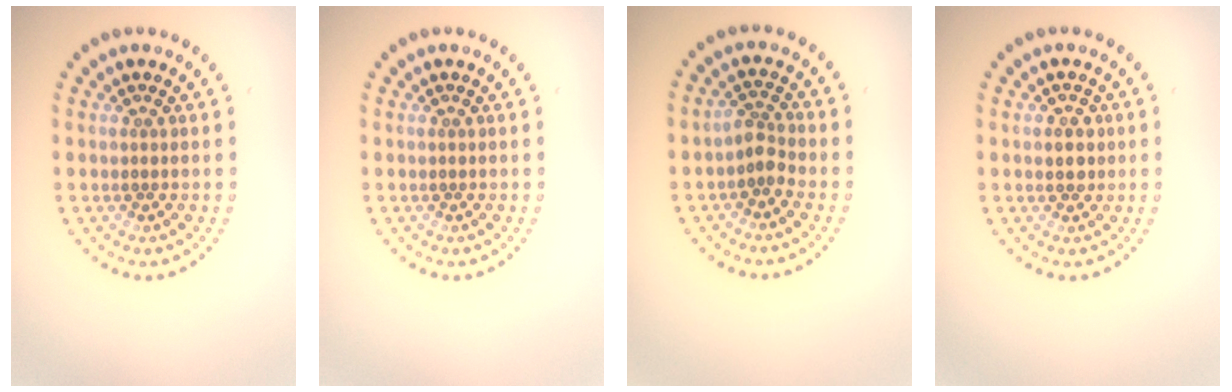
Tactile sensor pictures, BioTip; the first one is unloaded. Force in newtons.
{"total": 0.0}
{"total": 1.9, "press": 1.4, "slide": 1.3}
{"total": 1.6, "press": 1.5, "slide": 0.6}